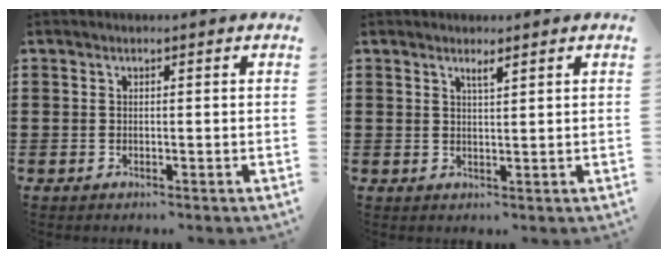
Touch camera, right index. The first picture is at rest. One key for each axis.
{"total": 1.4, "fx": 1.1, "fy": 0.1, "fz": 0.9, "tx": -0.018, "ty": 0.001, "tz": 0.019}